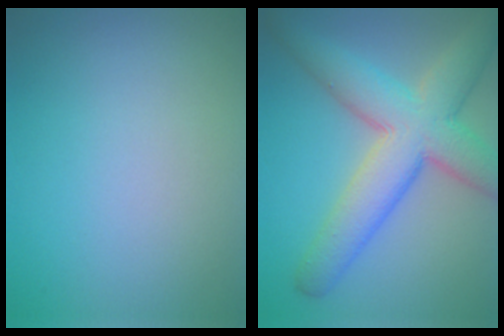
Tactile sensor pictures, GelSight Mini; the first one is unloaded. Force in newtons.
{"total": 8.9, "press": 8.9, "slide": 0.5}